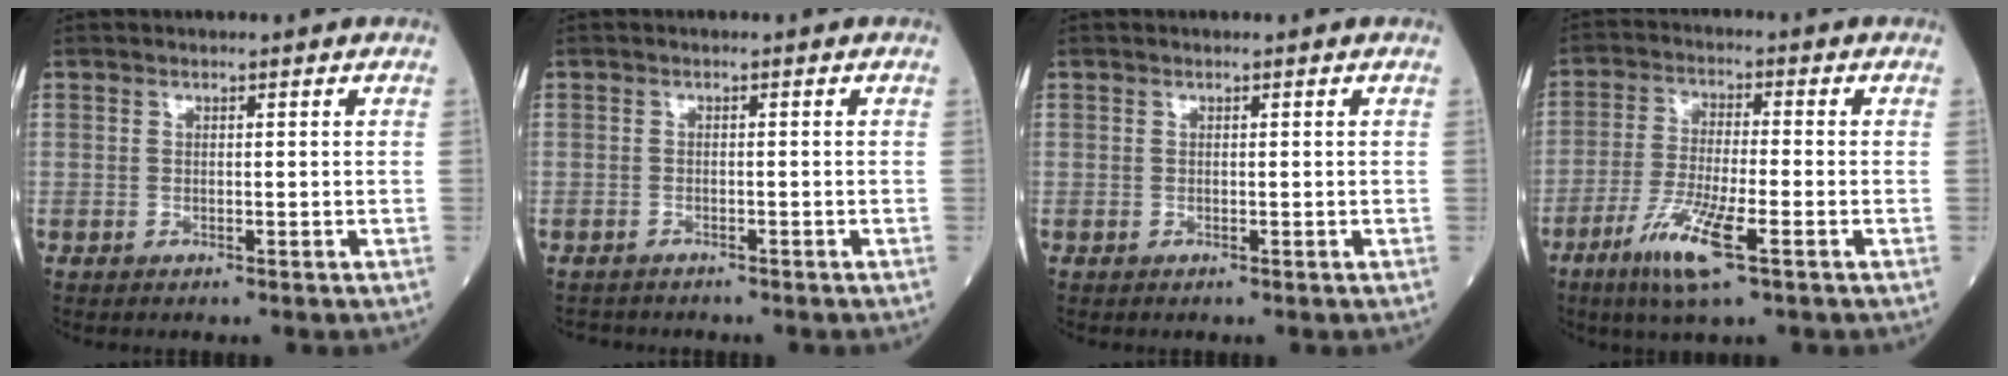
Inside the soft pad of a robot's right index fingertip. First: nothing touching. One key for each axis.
{"total": 2.1, "fx": -1.9, "fy": 0.7, "fz": -0.1, "tx": -0.002, "ty": -0.003, "tz": -0.031}
{"total": 0.0}
{"total": 9.2, "fx": -4.8, "fy": 0.7, "fz": 7.8, "tx": -0.160, "ty": -0.021, "tz": -0.089}